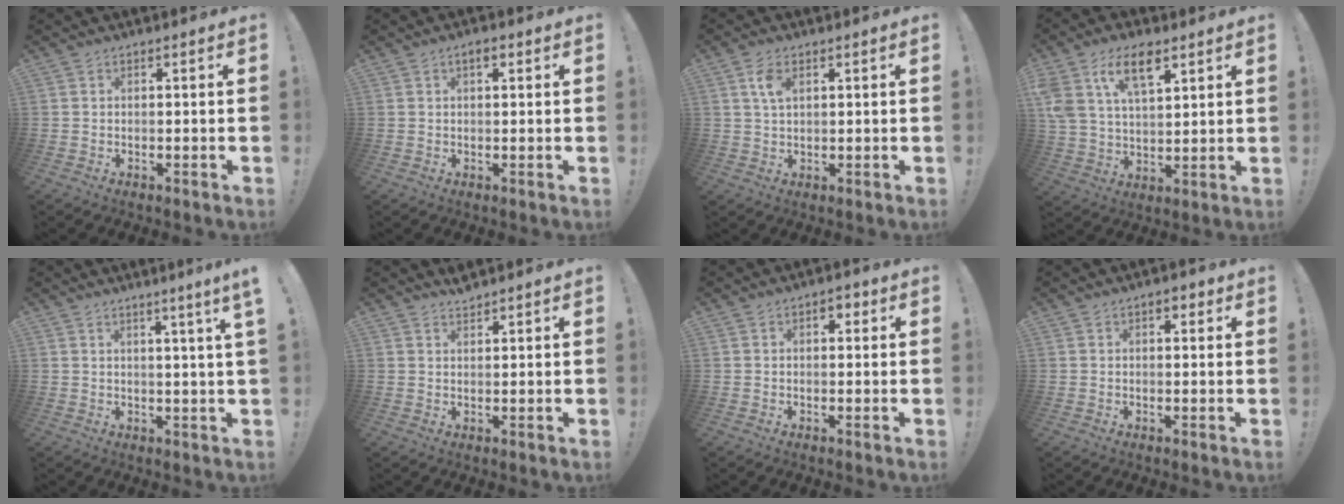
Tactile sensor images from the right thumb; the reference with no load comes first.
{"total": 2.1, "force": [1.0, 0.9, 1.6], "torque": [-0.028, 0.002, 0.016]}
{"total": 5.5, "force": [2.6, 3.1, 3.7], "torque": [-0.064, -0.005, 0.047]}
{"total": 12.4, "force": [7.0, 6.4, 8.0], "torque": [-0.140, -0.017, 0.129]}
{"total": 4.7, "force": [2.4, -0.9, 4.0], "torque": [-0.053, -0.016, 0.033]}
{"total": 2.1, "force": [2.0, 0.4, 0.4], "torque": [0.005, -0.016, 0.035]}
{"total": 2.7, "force": [0.5, 1.9, 1.9], "torque": [-0.017, 0.002, 0.004]}
{"total": 2.4, "force": [0.9, 1.5, 1.7], "torque": [-0.019, 0.001, 0.012]}